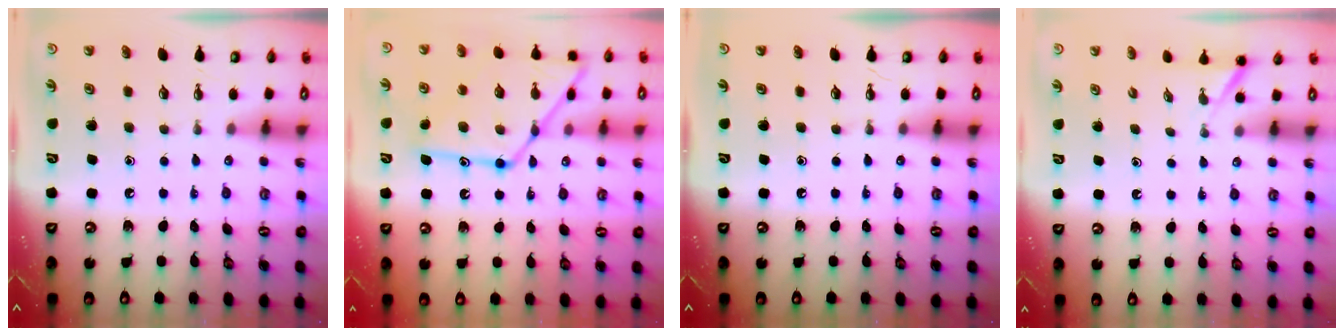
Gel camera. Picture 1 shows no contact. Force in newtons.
{"total": 17.1, "press": 17.1, "slide": 1.3}
{"total": 0.0}
{"total": 1.5, "press": 1.5, "slide": 0.1}